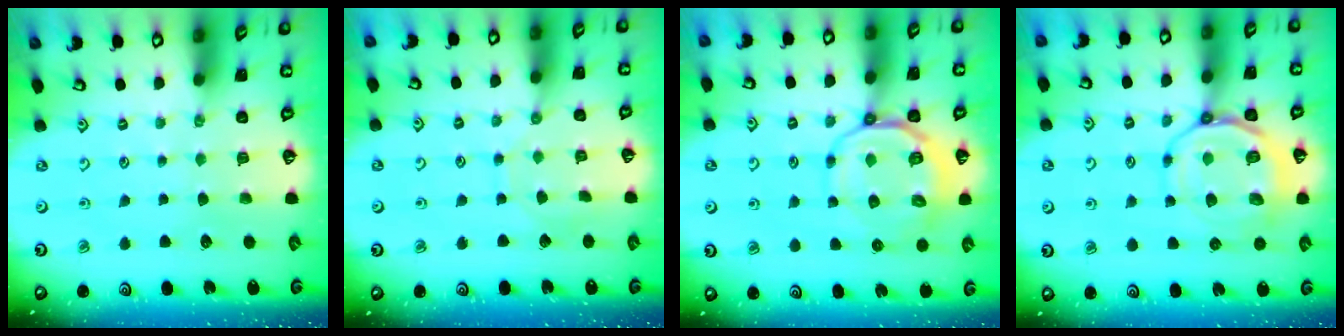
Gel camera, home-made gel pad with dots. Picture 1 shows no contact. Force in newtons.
{"total": 6.7, "press": 6.7, "slide": 0.4}
{"total": 11.9, "press": 11.7, "slide": 2.4}
{"total": 12.5, "press": 12.5, "slide": 1.2}